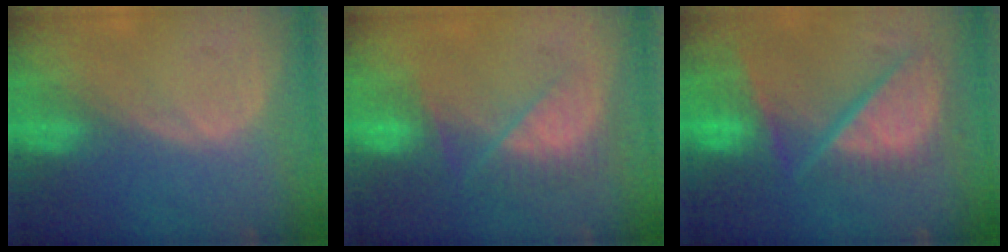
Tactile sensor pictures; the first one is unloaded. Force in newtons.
{"total": 7.7, "press": 7.0, "slide": 3.3}
{"total": 12.1, "press": 9.9, "slide": 6.9}